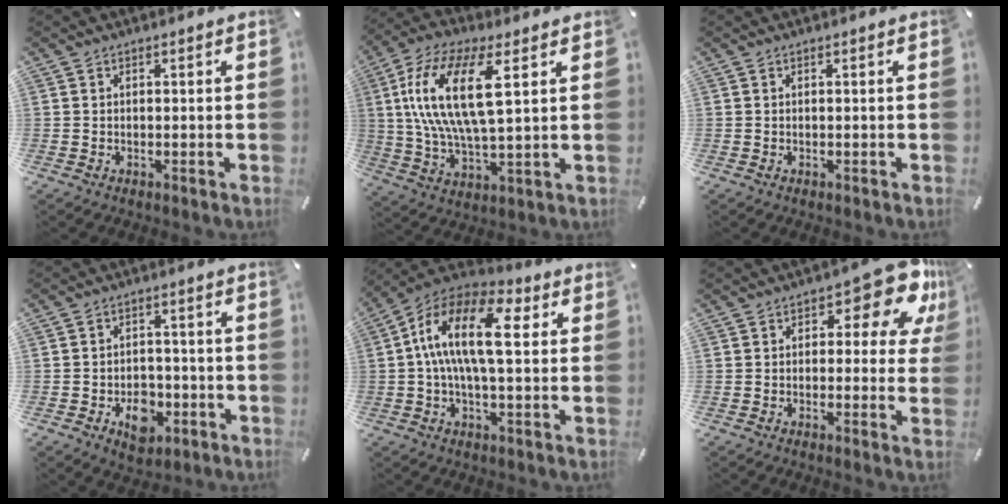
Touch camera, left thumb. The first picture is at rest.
{"total": 17.1, "force": [5.4, 6.3, 15.0], "torque": [-0.326, -0.001, 0.087]}
{"total": 0.0}
{"total": 7.9, "force": [-3.0, 5.8, 4.6], "torque": [-0.049, 0.012, -0.048]}
{"total": 14.8, "force": [2.6, 6.2, 13.2], "torque": [-0.268, -0.006, 0.042]}
{"total": 11.7, "force": [6.1, 5.3, 8.4], "torque": [-0.099, -0.040, 0.102]}